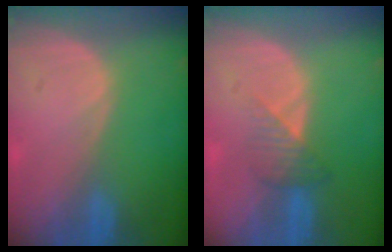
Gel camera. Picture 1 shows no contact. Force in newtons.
{"total": 3.3, "press": 3.1, "slide": 1.1}